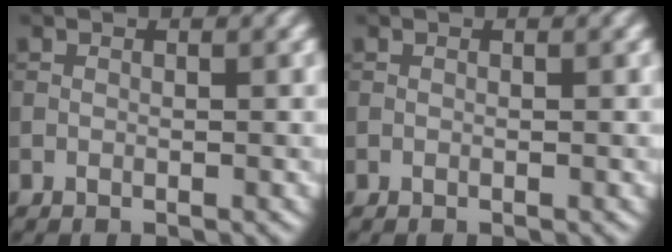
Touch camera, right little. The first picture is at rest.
{"total": 0.0}